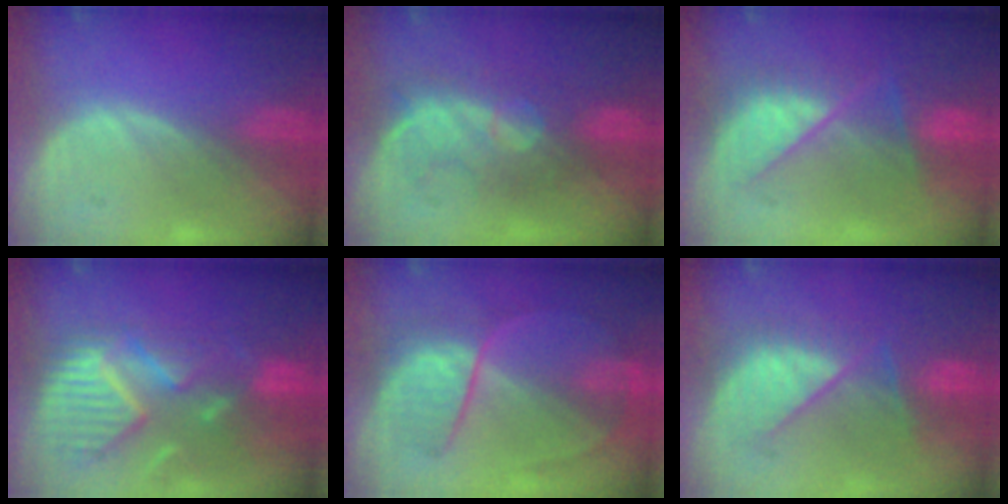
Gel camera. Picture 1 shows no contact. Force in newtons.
{"total": 8.0, "press": 7.8, "slide": 1.6}
{"total": 7.3, "press": 7.3, "slide": 0.5}
{"total": 11.8, "press": 10.3, "slide": 5.6}
{"total": 7.1, "press": 6.7, "slide": 2.5}
{"total": 8.1, "press": 8.1, "slide": 0.0}